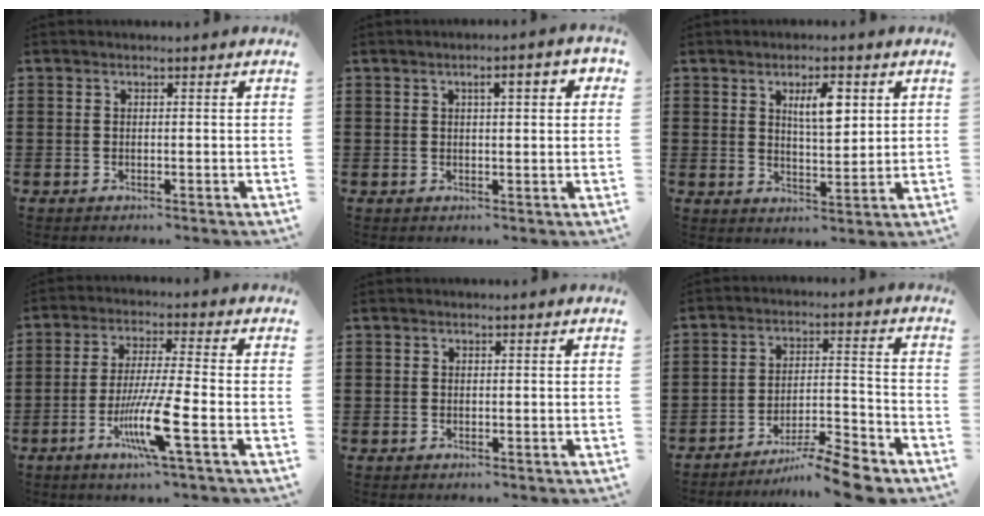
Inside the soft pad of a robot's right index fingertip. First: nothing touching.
{"total": 3.5, "force": [1.1, 0.8, 3.2], "torque": [-0.048, 0.000, 0.010]}
{"total": 5.6, "force": [2.2, 2.0, 4.7], "torque": [-0.083, 0.002, 0.032]}
{"total": 9.2, "force": [-3.8, 0.2, 8.4], "torque": [-0.171, -0.018, -0.074]}
{"total": 0.0}
{"total": 8.8, "force": [-7.9, 0.4, 4.0], "torque": [-0.053, 0.016, -0.148]}